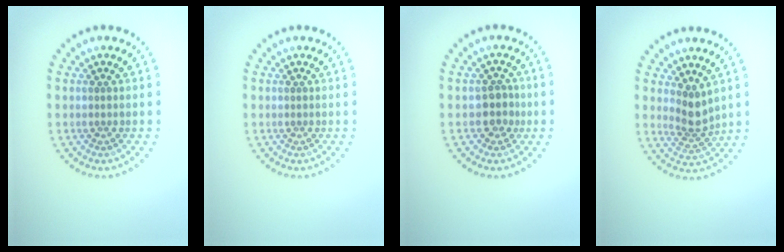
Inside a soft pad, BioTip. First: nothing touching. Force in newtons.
{"total": 0.0}
{"total": 2.1, "press": 1.8, "slide": 1.0}
{"total": 2.5, "press": 1.9, "slide": 1.6}